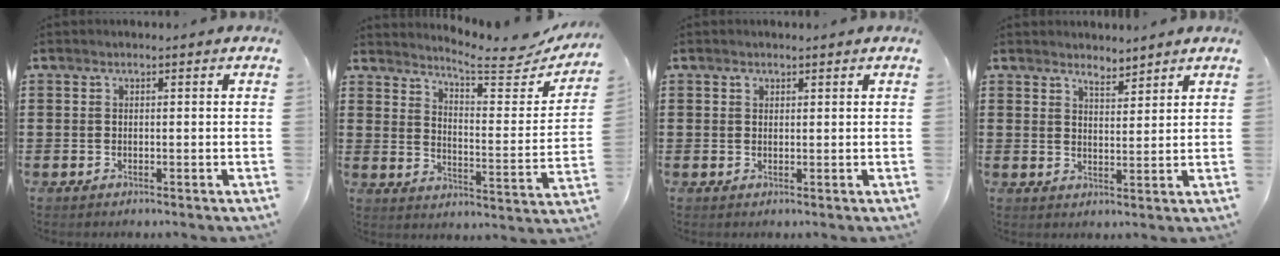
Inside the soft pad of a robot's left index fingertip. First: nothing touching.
{"total": 6.5, "force": [5.9, 0.2, 2.5], "torque": [-0.061, -0.048, 0.097]}
{"total": 1.0, "force": [0.7, 0.5, 0.3], "torque": [-0.009, 0.002, 0.014]}
{"total": 2.8, "force": [2.8, 0.4, 0.2], "torque": [-0.011, -0.004, 0.054]}